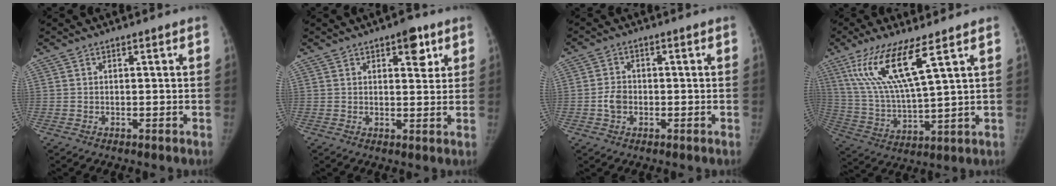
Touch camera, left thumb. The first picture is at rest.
{"total": 5.2, "force": [2.8, 2.5, 3.5], "torque": [-0.023, -0.012, 0.034]}
{"total": 3.4, "force": [-0.8, 2.7, 1.9], "torque": [-0.024, 0.007, -0.020]}
{"total": 14.6, "force": [7.8, 2.5, 12.1], "torque": [-0.257, -0.038, 0.161]}